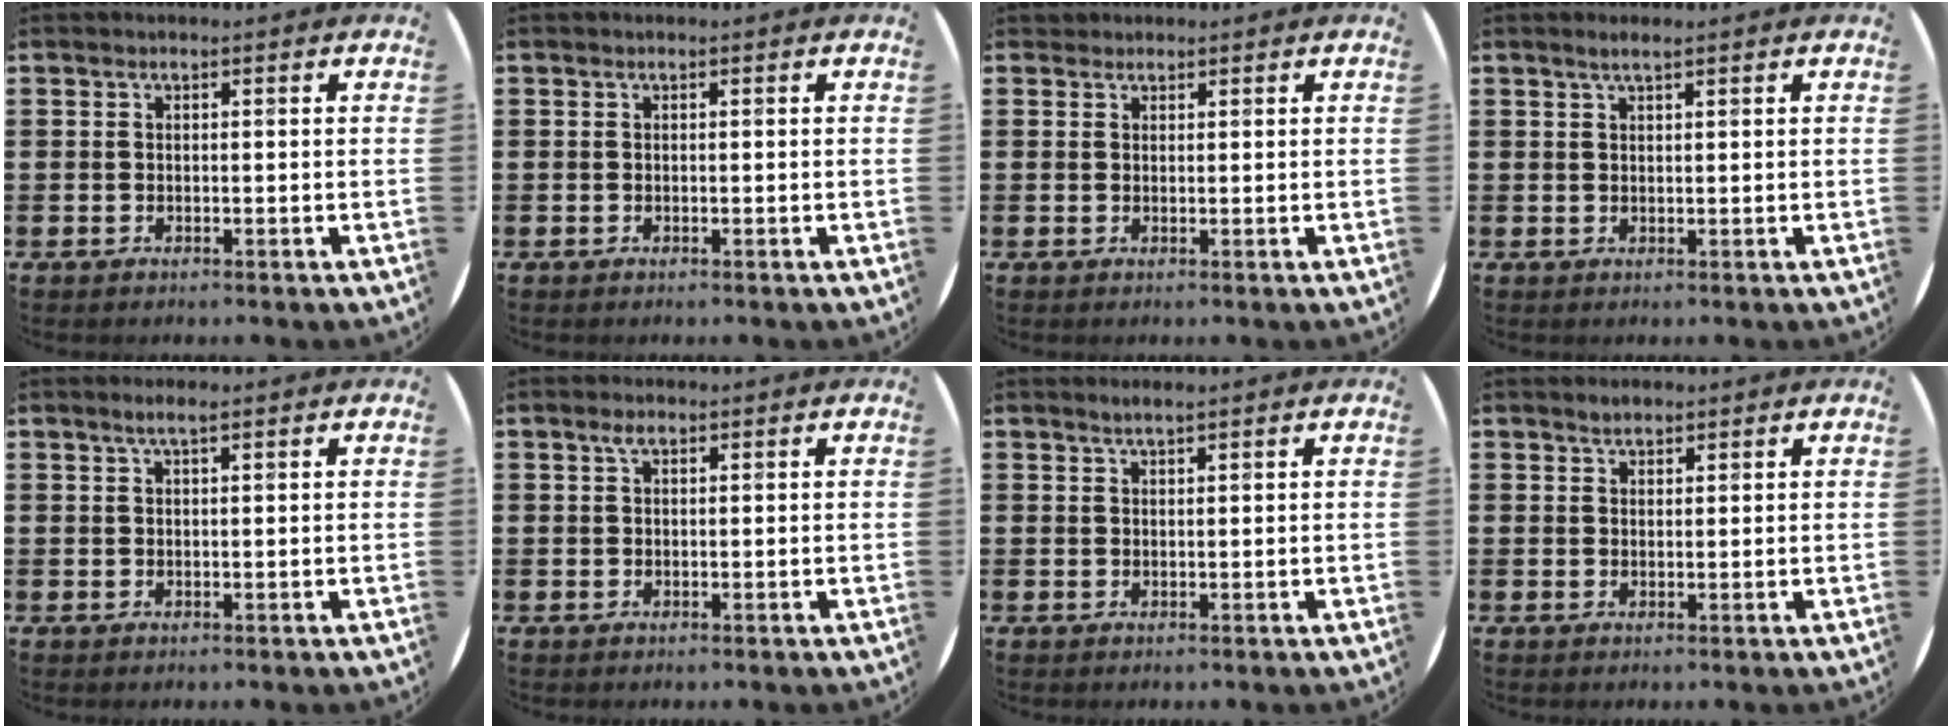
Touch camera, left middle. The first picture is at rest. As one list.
[{"total": 0.0}, {"total": 0.9, "force": [0.9, 0.3, -0.1], "torque": [0.001, 0.002, 0.017]}, {"total": 1.5, "force": [1.2, 0.0, 0.9], "torque": [-0.018, 0.003, 0.022]}, {"total": 1.7, "force": [1.3, 0.1, 1.2], "torque": [-0.023, 0.003, 0.022]}, {"total": 1.5, "force": [0.8, 0.7, 1.0], "torque": [-0.013, 0.002, 0.012]}, {"total": 1.3, "force": [1.2, 0.0, 0.5], "torque": [-0.011, 0.002, 0.022]}, {"total": 1.6, "force": [1.5, 0.5, 0.2], "torque": [-0.006, 0.004, 0.028]}]